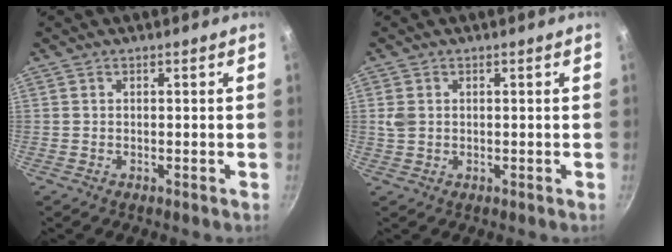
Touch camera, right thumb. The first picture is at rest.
{"total": 2.5, "force": [0.4, 2.0, 1.6], "torque": [-0.028, 0.001, 0.011]}